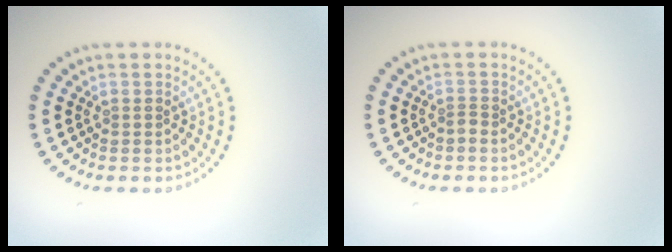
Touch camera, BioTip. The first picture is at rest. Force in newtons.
{"total": 0.9, "press": 0.6, "slide": 0.7}